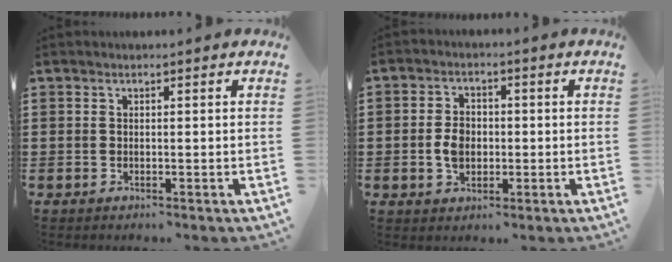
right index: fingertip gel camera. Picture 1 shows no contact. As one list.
[{"total": 4.3, "force": [-0.5, 3.0, 3.0], "torque": [-0.069, 0.003, -0.012]}]